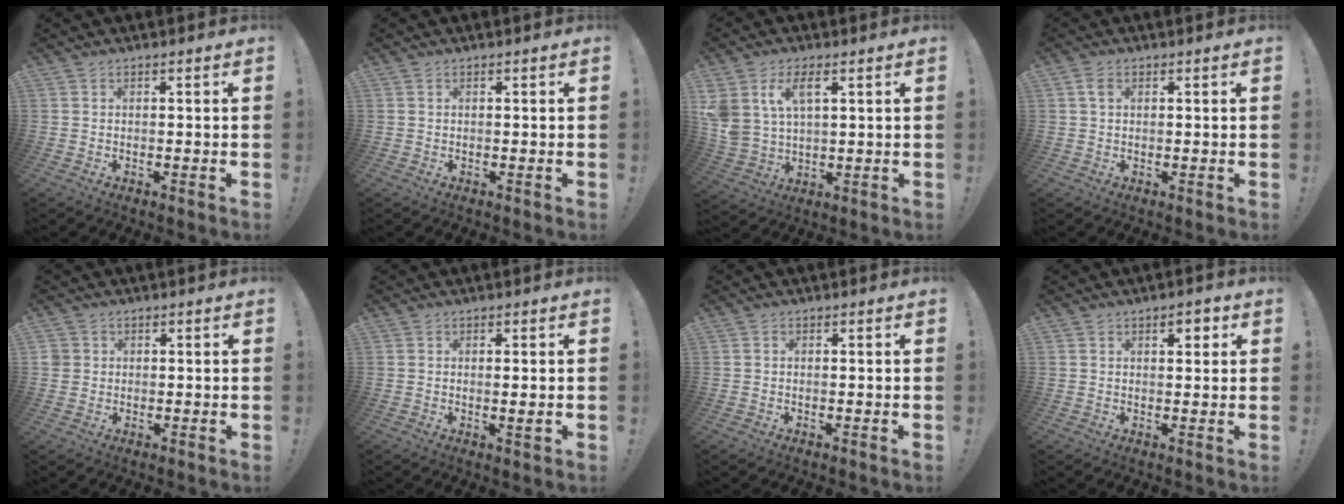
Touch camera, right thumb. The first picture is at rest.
{"total": 0.0}
{"total": 9.5, "force": [4.3, 5.3, 6.6], "torque": [-0.140, -0.014, 0.078]}
{"total": 2.5, "force": [0.8, 1.6, 1.8], "torque": [-0.028, 0.001, 0.014]}
{"total": 2.7, "force": [0.5, 2.6, 0.6], "torque": [-0.009, 0.004, 0.011]}
{"total": 1.8, "force": [0.0, -0.1, 1.8], "torque": [-0.024, -0.006, -0.003]}
{"total": 0.0}
{"total": 3.0, "force": [1.5, 1.3, 2.3], "torque": [-0.018, -0.009, 0.019]}